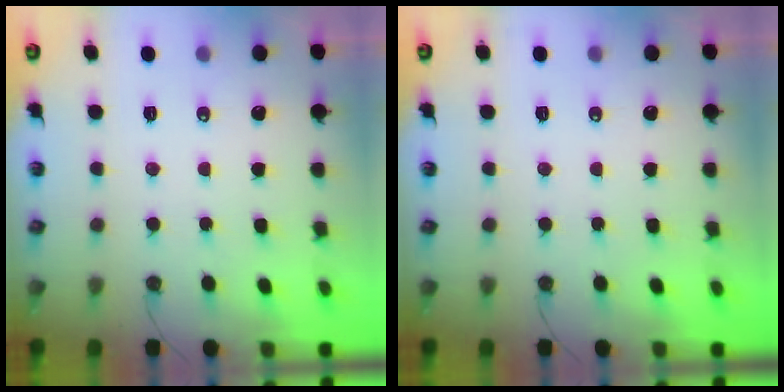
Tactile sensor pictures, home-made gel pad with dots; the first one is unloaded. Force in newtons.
{"total": 0.0}